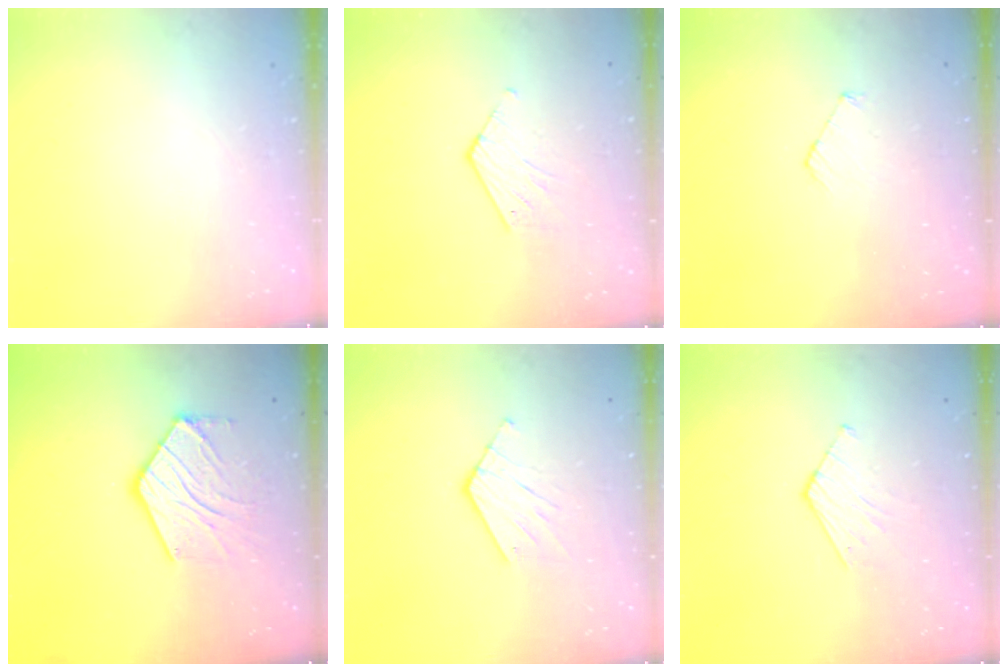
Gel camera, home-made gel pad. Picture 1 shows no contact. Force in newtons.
{"total": 5.3, "press": 5.3, "slide": 0.3}
{"total": 3.7, "press": 3.6, "slide": 0.3}
{"total": 12.6, "press": 12.5, "slide": 0.9}
{"total": 7.1, "press": 7.1, "slide": 0.3}
{"total": 3.5, "press": 3.4, "slide": 0.3}